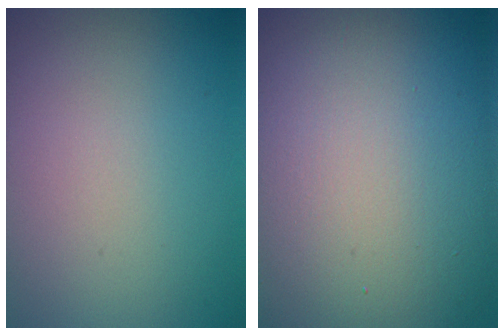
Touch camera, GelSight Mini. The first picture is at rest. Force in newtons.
{"total": 18.0, "press": 17.9, "slide": 1.3}